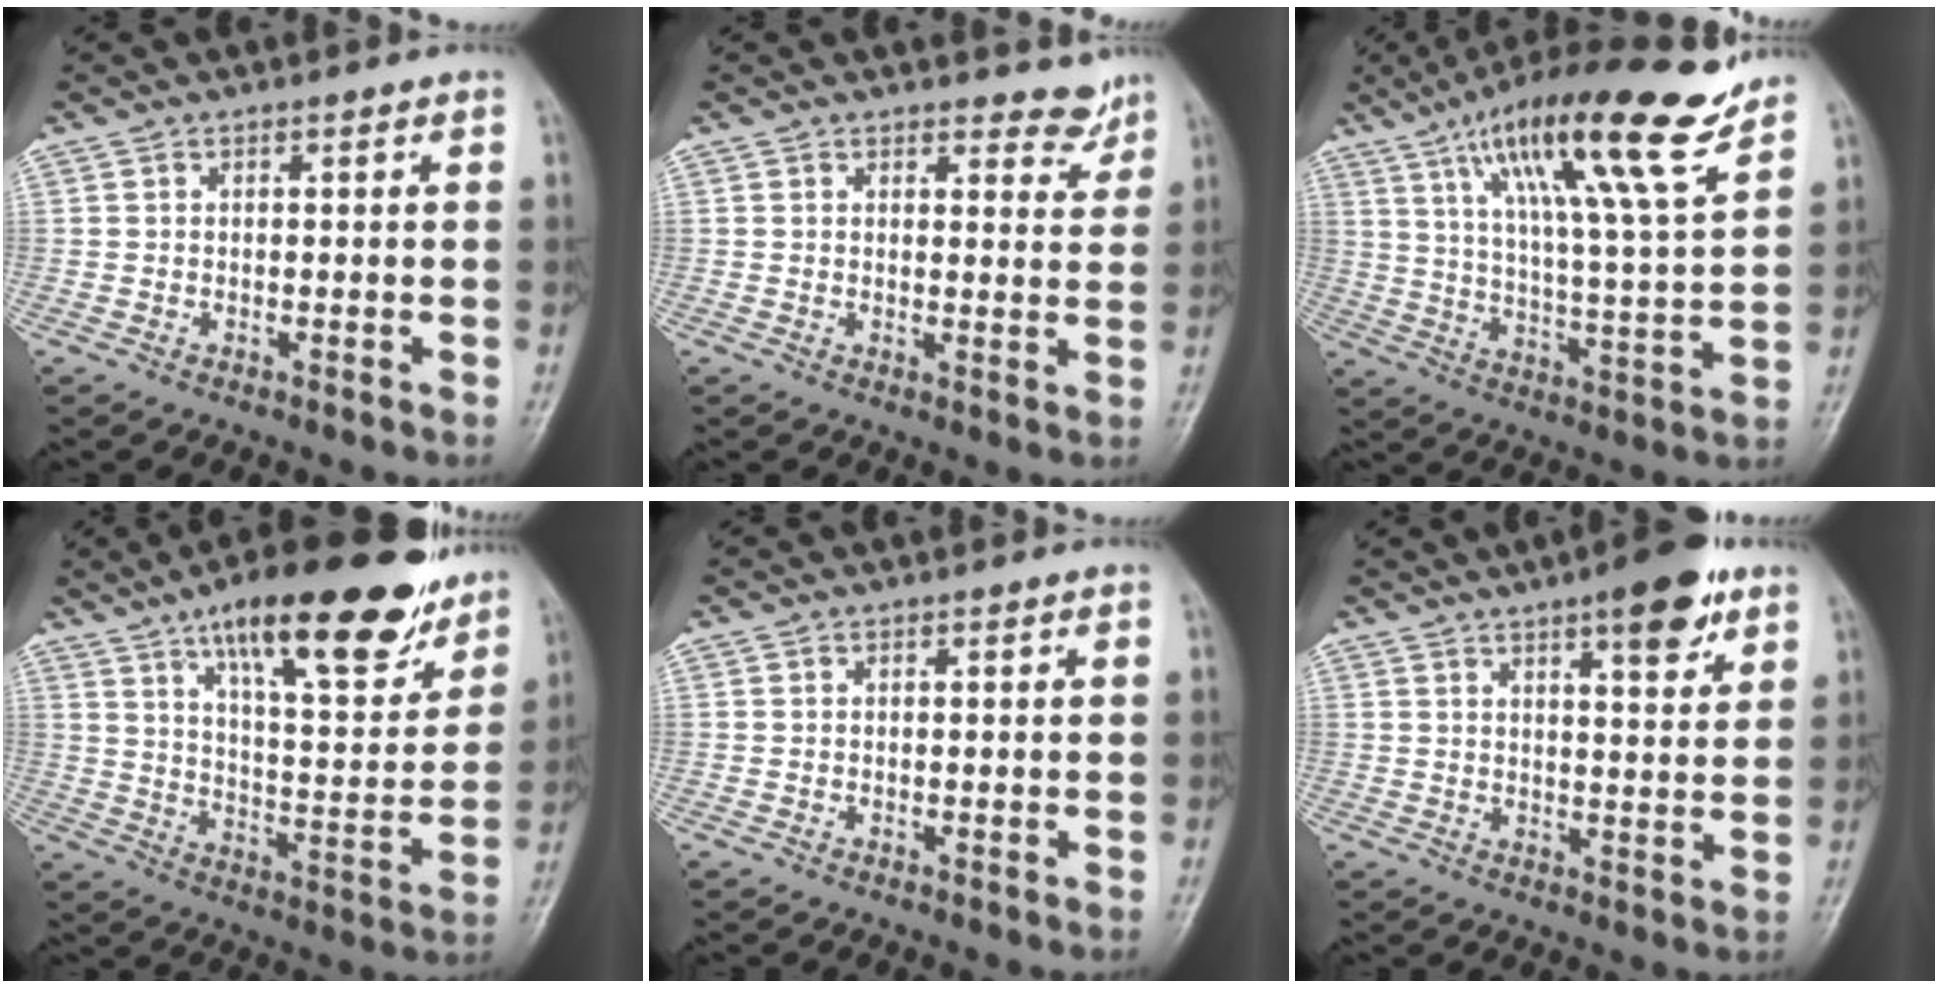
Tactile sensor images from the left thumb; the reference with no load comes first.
{"total": 4.1, "force": [3.6, 1.8, 0.8], "torque": [0.013, -0.031, 0.039]}
{"total": 20.8, "force": [13.1, 2.9, 15.9], "torque": [-0.244, -0.048, 0.216]}
{"total": 22.9, "force": [14.8, 7.1, 16.0], "torque": [-0.199, -0.058, 0.230]}
{"total": 0.0}
{"total": 9.8, "force": [5.8, 2.8, 7.4], "torque": [-0.084, -0.027, 0.078]}